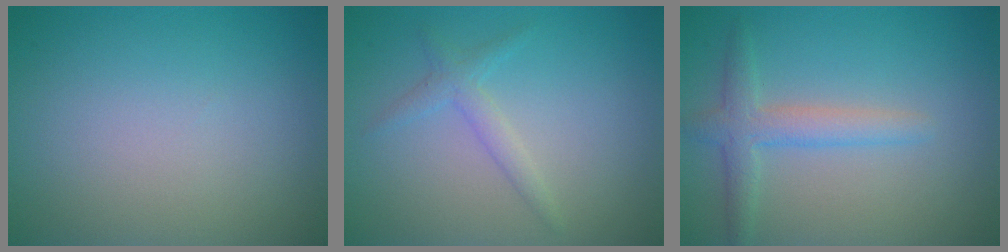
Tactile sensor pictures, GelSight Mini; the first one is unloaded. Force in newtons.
{"total": 1.7, "press": 1.7, "slide": 0.1}
{"total": 2.8, "press": 2.8, "slide": 0.1}